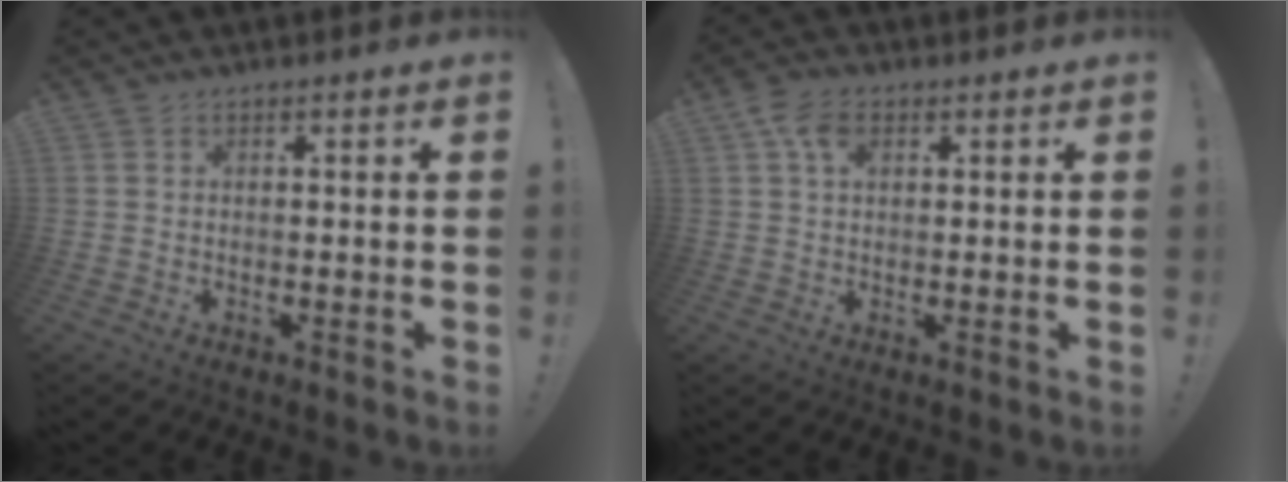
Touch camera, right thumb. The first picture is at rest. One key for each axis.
{"total": 6.3, "fx": 2.4, "fy": 4.1, "fz": 4.1, "tx": -0.070, "ty": 0.002, "tz": 0.048}